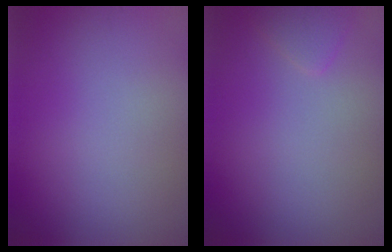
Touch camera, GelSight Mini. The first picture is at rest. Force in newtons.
{"total": 1.1, "press": 1.1, "slide": 0.1}